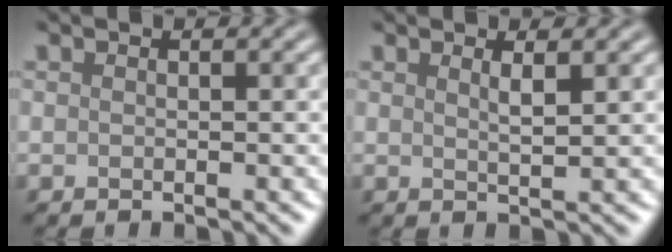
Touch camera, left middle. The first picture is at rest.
{"total": 1.5, "force": [0.9, 0.4, 1.2], "torque": [-0.014, 0.000, 0.010]}